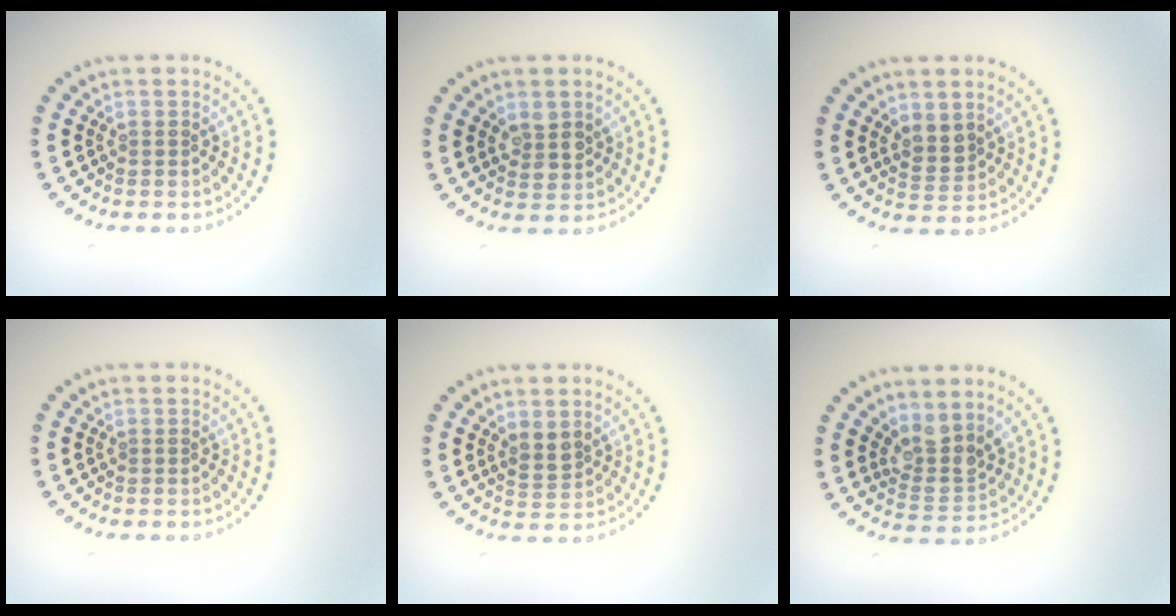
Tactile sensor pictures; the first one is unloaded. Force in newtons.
{"total": 2.3, "press": 2.1, "slide": 0.9}
{"total": 2.1, "press": 1.9, "slide": 0.9}
{"total": 0.0}
{"total": 1.8, "press": 1.5, "slide": 0.9}
{"total": 3.2, "press": 2.4, "slide": 2.0}